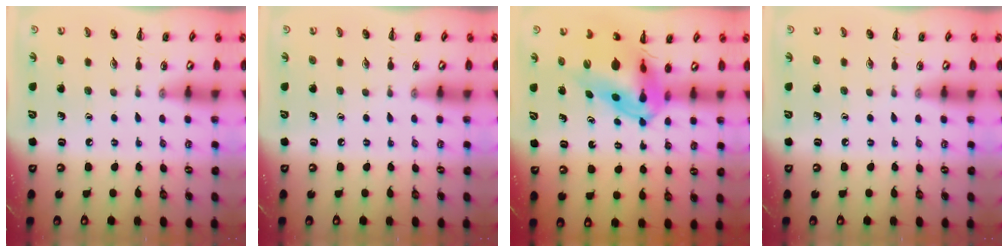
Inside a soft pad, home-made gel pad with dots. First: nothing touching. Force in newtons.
{"total": 0.0}
{"total": 13.0, "press": 12.3, "slide": 4.1}
{"total": 0.0}